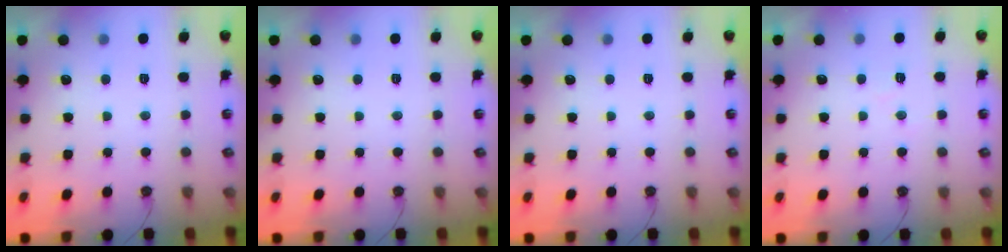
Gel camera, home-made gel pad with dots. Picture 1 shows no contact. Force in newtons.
{"total": 0.0}
{"total": 0.0}
{"total": 6.7, "press": 6.6, "slide": 0.9}